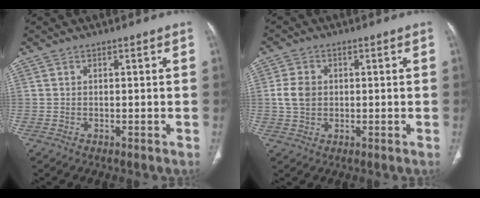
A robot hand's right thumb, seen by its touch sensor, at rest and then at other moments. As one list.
[{"total": 4.9, "force": [0.4, 3.9, 3.0], "torque": [-0.053, 0.004, 0.009]}]